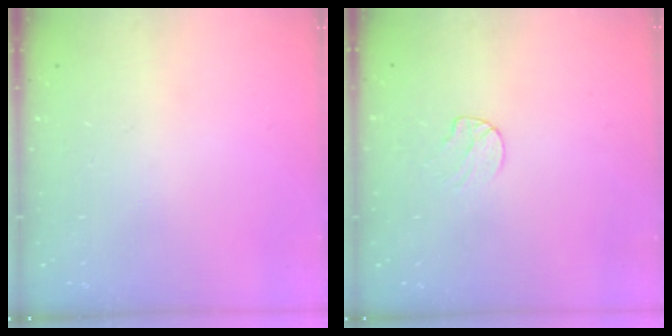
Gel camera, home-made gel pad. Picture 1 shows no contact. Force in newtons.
{"total": 5.0, "press": 5.0, "slide": 0.5}